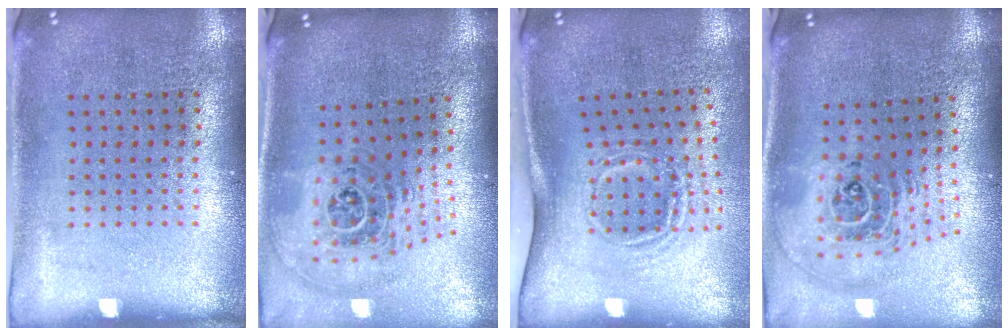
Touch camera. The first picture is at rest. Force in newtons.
{"total": 2.0, "press": 1.5, "slide": 1.4}
{"total": 1.8, "press": 1.2, "slide": 1.4}
{"total": 2.5, "press": 1.8, "slide": 1.6}